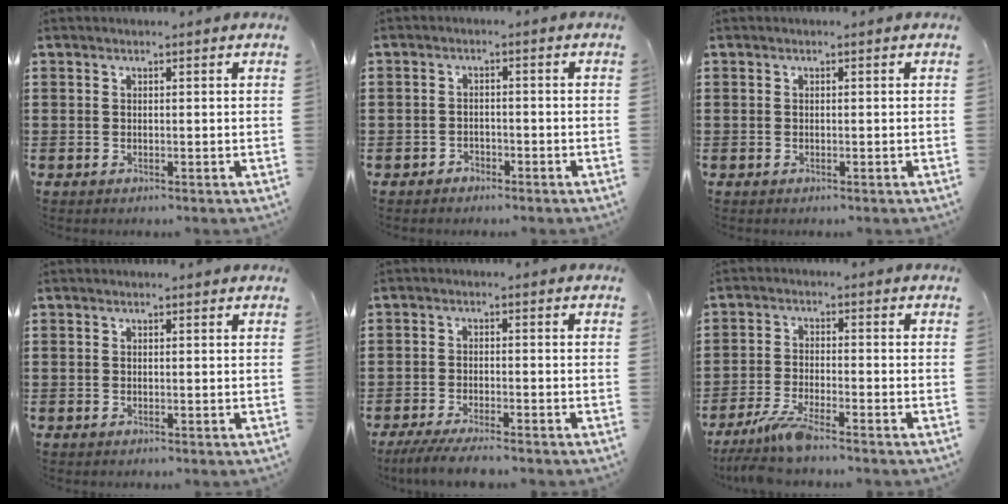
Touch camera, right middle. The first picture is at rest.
{"total": 1.8, "force": [-1.6, 0.9, -0.2], "torque": [-0.004, 0.002, -0.036]}
{"total": 0.0}
{"total": 0.0}
{"total": 4.0, "force": [-3.7, 0.2, 1.7], "torque": [-0.041, -0.010, -0.074]}
{"total": 5.4, "force": [-4.4, 0.3, 3.1], "torque": [-0.077, -0.017, -0.087]}